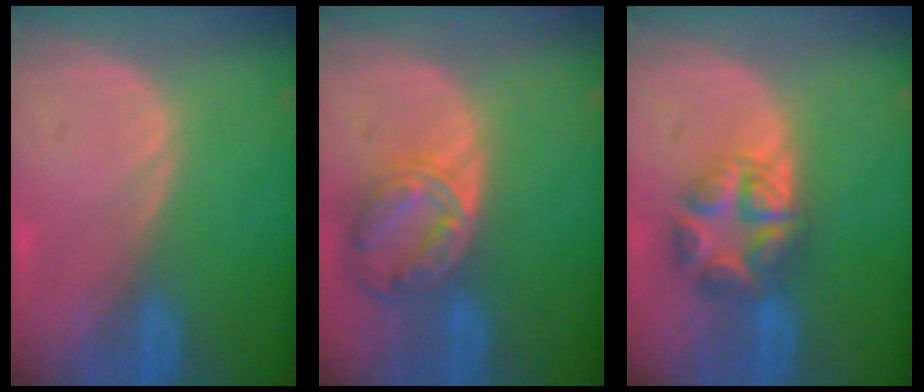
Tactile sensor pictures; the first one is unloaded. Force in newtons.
{"total": 8.2, "press": 7.0, "slide": 4.3}
{"total": 6.7, "press": 6.7, "slide": 0.3}